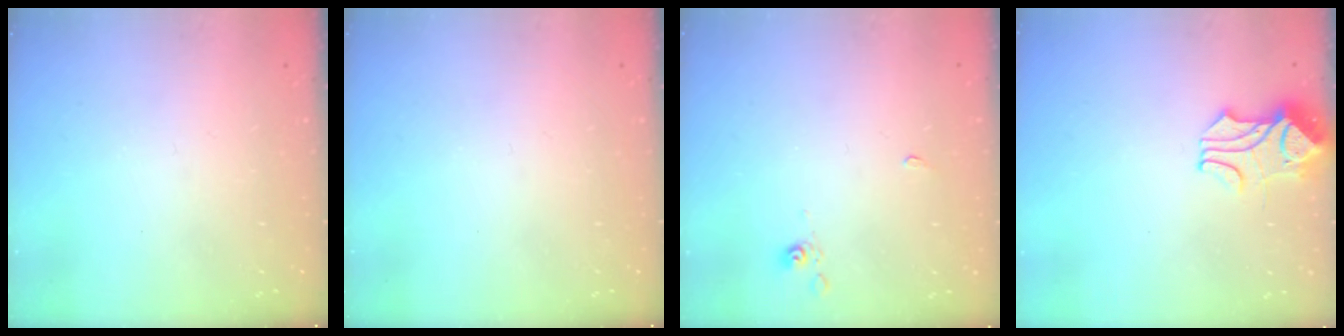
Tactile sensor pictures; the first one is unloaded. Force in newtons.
{"total": 0.0}
{"total": 2.9, "press": 2.9, "slide": 0.6}
{"total": 1.8, "press": 1.4, "slide": 1.1}